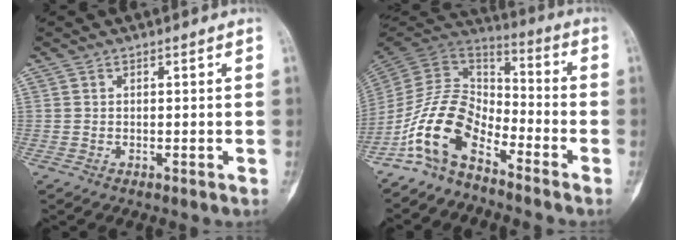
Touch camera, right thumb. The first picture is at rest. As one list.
[{"total": 12.9, "force": [-8.2, 6.4, 7.6], "torque": [-0.138, 0.084, -0.173]}]